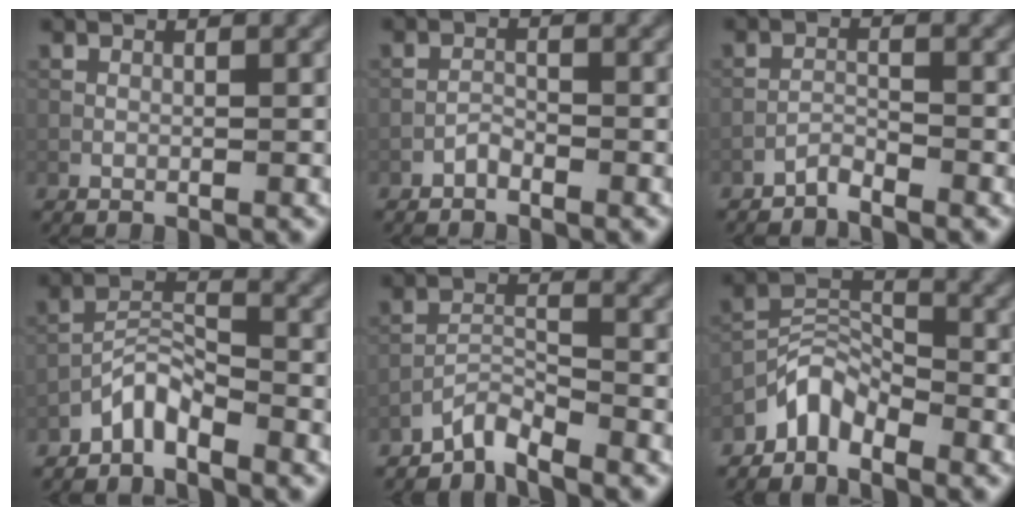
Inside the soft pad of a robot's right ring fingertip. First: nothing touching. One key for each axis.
{"total": 0.9, "fx": -0.8, "fy": 0.3, "fz": 0.2, "tx": -0.003, "ty": 0.004, "tz": -0.018}
{"total": 1.4, "fx": -1.4, "fy": 0.1, "fz": 0.1, "tx": 0.000, "ty": 0.007, "tz": -0.029}
{"total": 3.0, "fx": -2.5, "fy": 0.9, "fz": 1.4, "tx": -0.022, "ty": 0.015, "tz": -0.054}
{"total": 2.8, "fx": -2.7, "fy": 0.4, "fz": 0.8, "tx": -0.011, "ty": 0.006, "tz": -0.059}
{"total": 3.7, "fx": -3.0, "fy": 1.7, "fz": 1.2, "tx": -0.017, "ty": 0.013, "tz": -0.068}